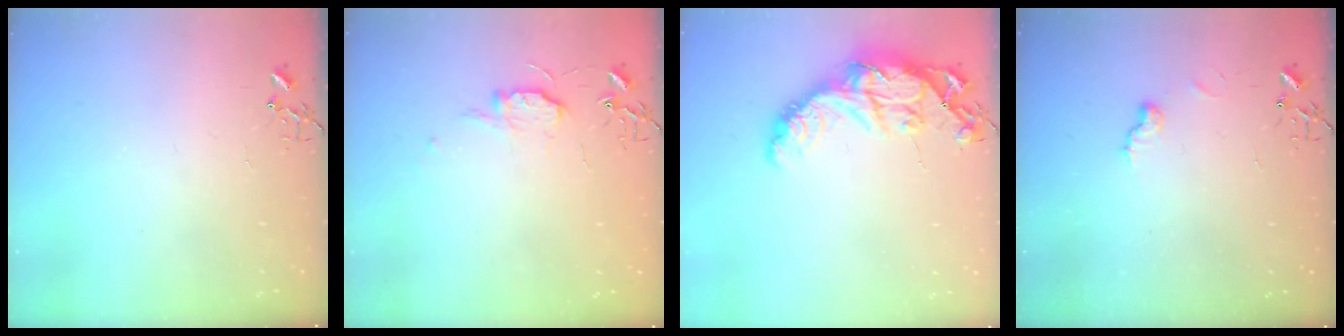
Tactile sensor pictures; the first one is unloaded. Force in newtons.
{"total": 7.3, "press": 7.3, "slide": 0.7}
{"total": 17.0, "press": 17.0, "slide": 1.3}
{"total": 7.4, "press": 7.4, "slide": 0.4}